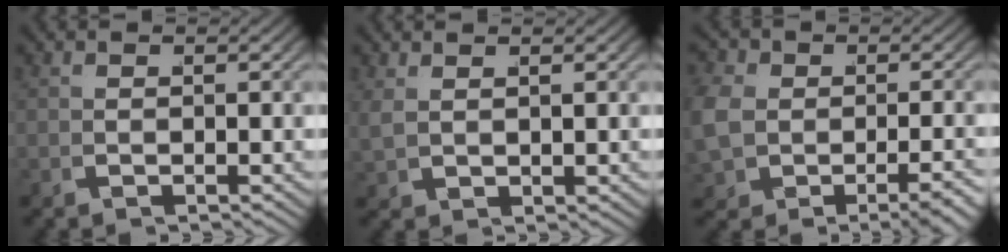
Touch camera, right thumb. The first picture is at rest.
{"total": 1.7, "force": [1.4, 0.6, 0.8], "torque": [-0.017, 0.008, 0.030]}
{"total": 4.6, "force": [-1.2, 3.5, 2.7], "torque": [-0.068, -0.012, -0.015]}